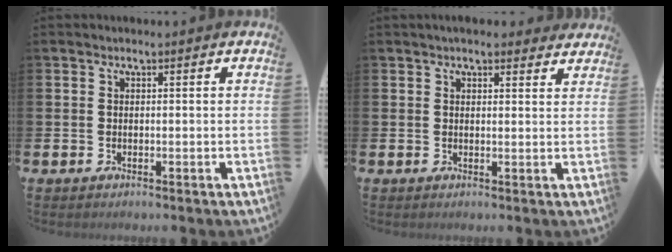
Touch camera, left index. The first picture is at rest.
{"total": 2.6, "force": [2.5, 0.6, 0.3], "torque": [-0.011, -0.007, 0.045]}